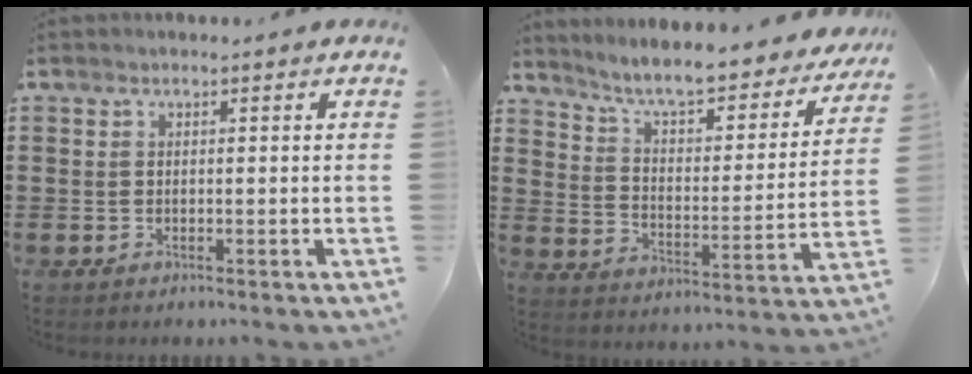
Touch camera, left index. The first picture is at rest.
{"total": 6.5, "force": [5.9, 0.3, 2.6], "torque": [-0.076, -0.045, 0.096]}